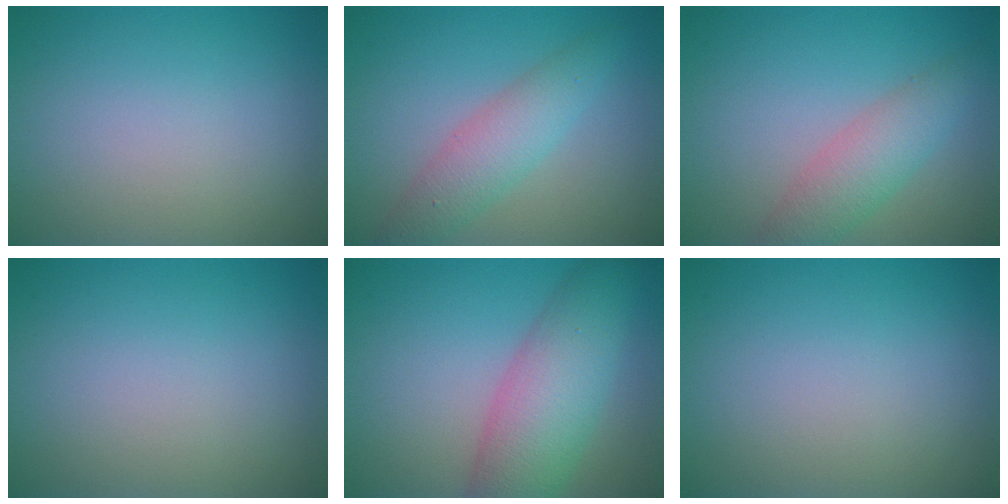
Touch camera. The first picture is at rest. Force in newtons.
{"total": 3.7, "press": 3.7, "slide": 0.1}
{"total": 3.8, "press": 3.8, "slide": 0.1}
{"total": 0.0}
{"total": 7.4, "press": 7.4, "slide": 0.2}
{"total": 0.0}